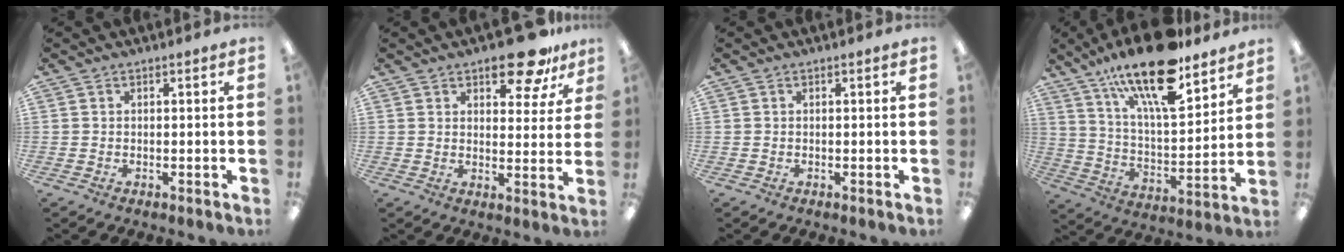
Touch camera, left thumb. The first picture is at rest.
{"total": 11.3, "force": [8.2, 4.8, 6.2], "torque": [-0.062, -0.051, 0.138]}
{"total": 0.0}
{"total": 21.3, "force": [15.0, 6.9, 13.5], "torque": [-0.224, -0.090, 0.251]}